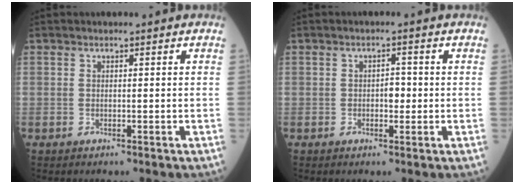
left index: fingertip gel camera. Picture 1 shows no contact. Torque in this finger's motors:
{"motor_torque": [-0.03, 0.08, -0.01, 0.00]}